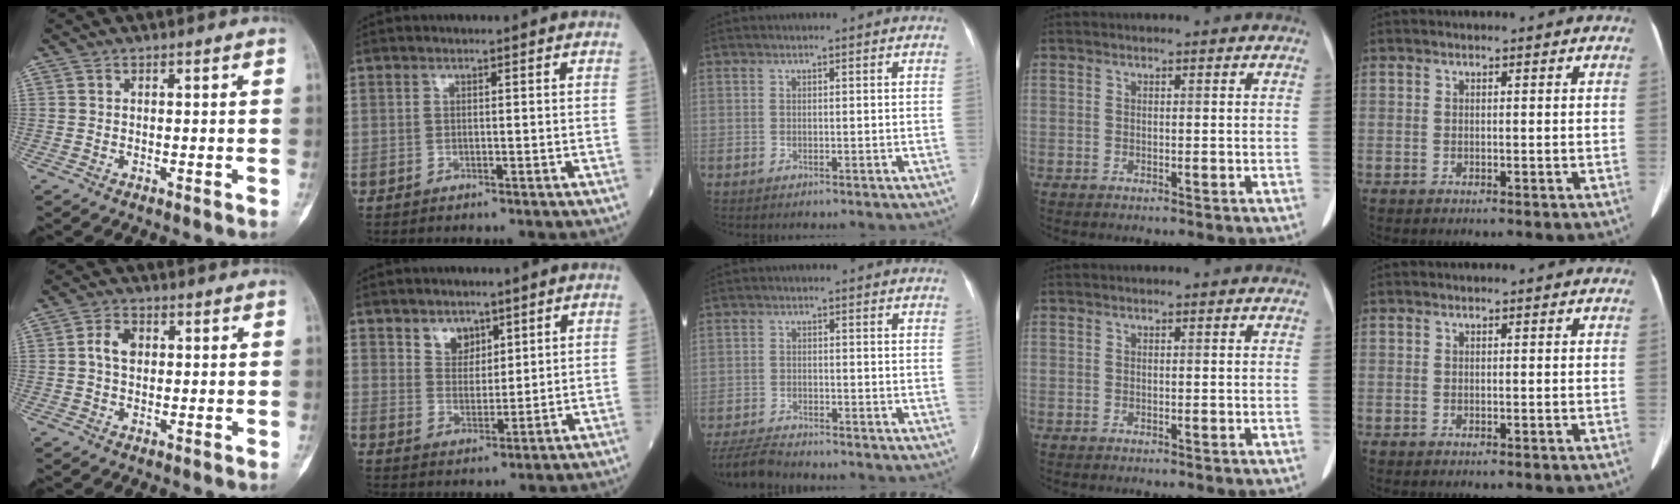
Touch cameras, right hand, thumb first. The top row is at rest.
{"thumb": {"total": 4.0, "force": [0.5, 2.9, 2.7], "torque": [-0.051, 0.011, 0.007]}, "index": {"total": 4.4, "force": [2.9, 2.8, 1.7], "torque": [-0.027, 0.000, 0.056]}, "middle": {"total": 5.4, "force": [-5.2, 0.3, 1.3], "torque": [-0.025, -0.023, -0.093]}}